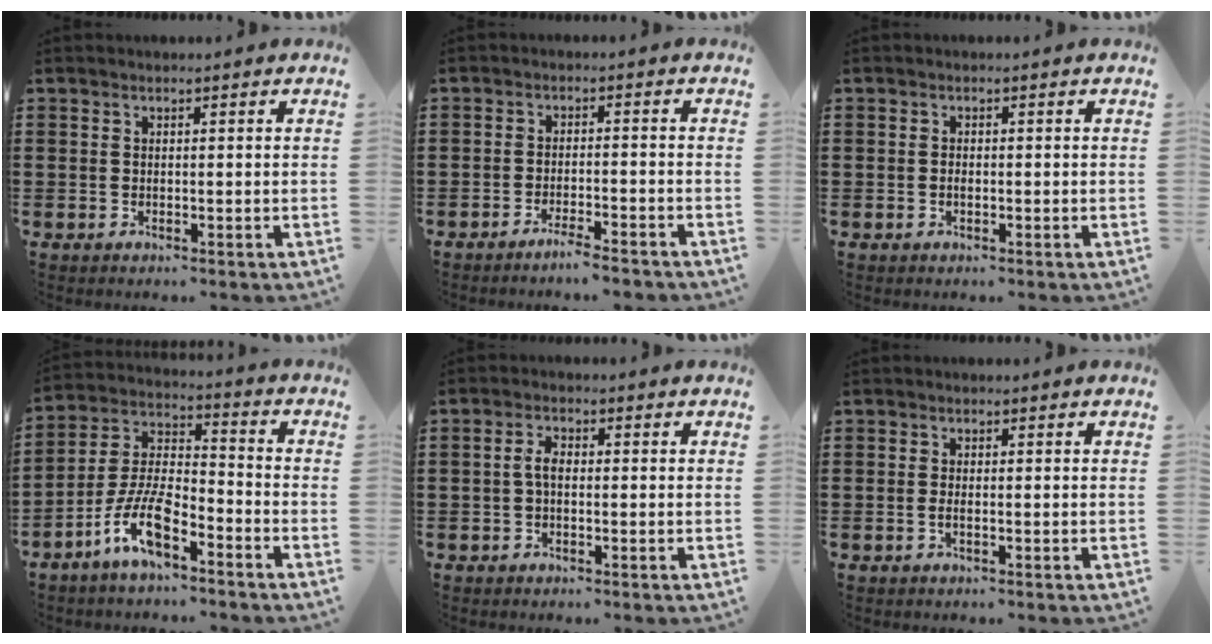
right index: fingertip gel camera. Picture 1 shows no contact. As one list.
[{"total": 3.1, "force": [-2.8, -0.1, 1.3], "torque": [-0.020, 0.002, -0.054]}, {"total": 0.7, "force": [-0.2, 0.3, 0.6], "torque": [-0.013, -0.002, -0.004]}, {"total": 9.6, "force": [-6.4, 3.3, 6.4], "torque": [-0.149, 0.001, -0.127]}, {"total": 2.6, "force": [-0.4, 1.2, 2.2], "torque": [-0.051, 0.001, -0.011]}, {"total": 0.9, "force": [-0.4, 0.1, 0.8], "torque": [-0.017, -0.003, -0.007]}]